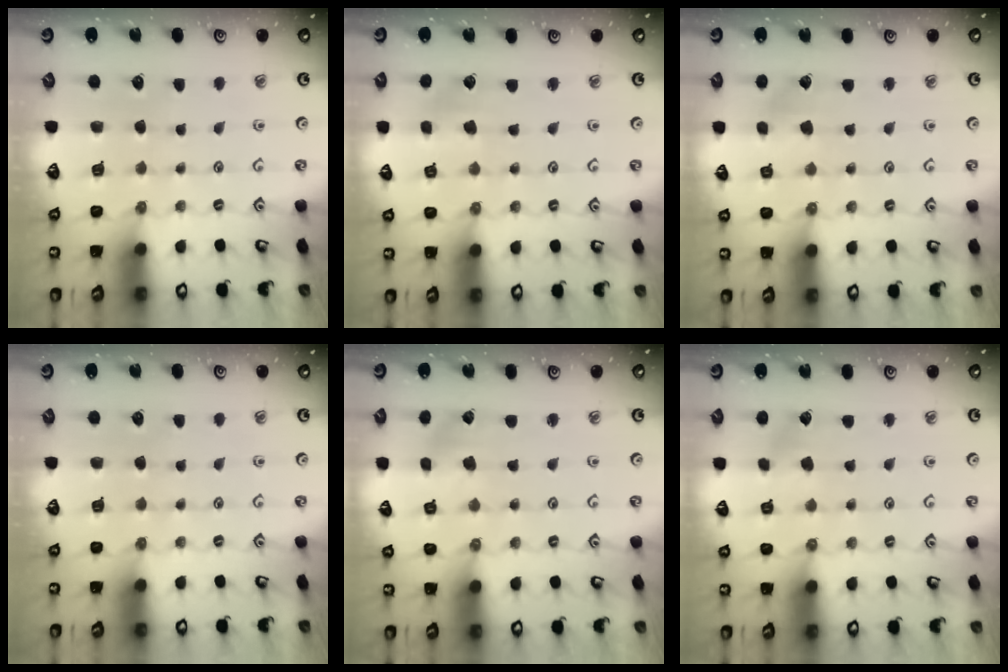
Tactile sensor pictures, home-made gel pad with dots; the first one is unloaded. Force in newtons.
{"total": 1.4, "press": 1.4, "slide": 0.1}
{"total": 2.1, "press": 2.1, "slide": 0.2}
{"total": 0.0}
{"total": 0.7, "press": 0.7, "slide": 0.2}
{"total": 2.2, "press": 2.2, "slide": 0.3}